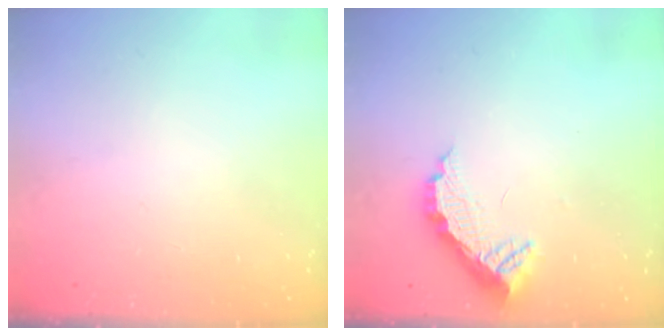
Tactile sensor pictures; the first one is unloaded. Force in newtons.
{"total": 11.0, "press": 11.0, "slide": 0.7}